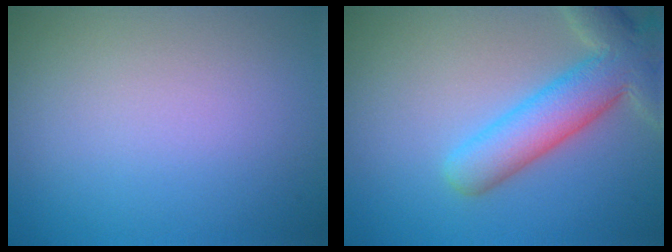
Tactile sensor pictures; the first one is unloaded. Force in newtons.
{"total": 6.8, "press": 6.8, "slide": 0.6}